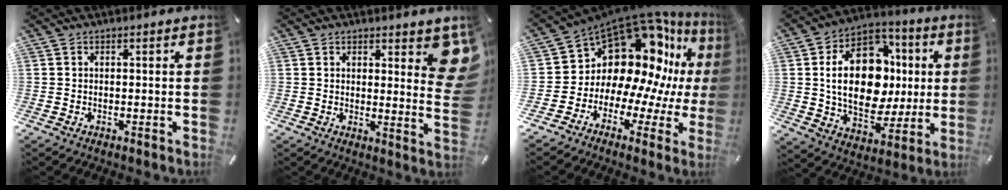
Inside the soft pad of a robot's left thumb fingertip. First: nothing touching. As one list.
[{"total": 7.5, "force": [4.5, 3.2, 5.1], "torque": [-0.041, -0.032, 0.072]}, {"total": 15.3, "force": [7.6, 10.6, 8.1], "torque": [-0.128, -0.104, 0.141]}, {"total": 21.1, "force": [1.9, 14.8, 15.0], "torque": [-0.268, -0.001, 0.034]}]